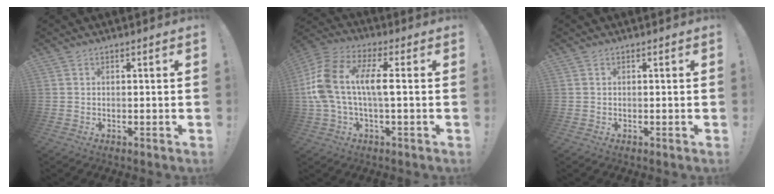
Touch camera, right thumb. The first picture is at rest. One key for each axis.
{"total": 13.5, "fx": 0.4, "fy": 5.6, "fz": 12.2, "tx": -0.258, "ty": 0.000, "tz": 0.002}
{"total": 0.0}